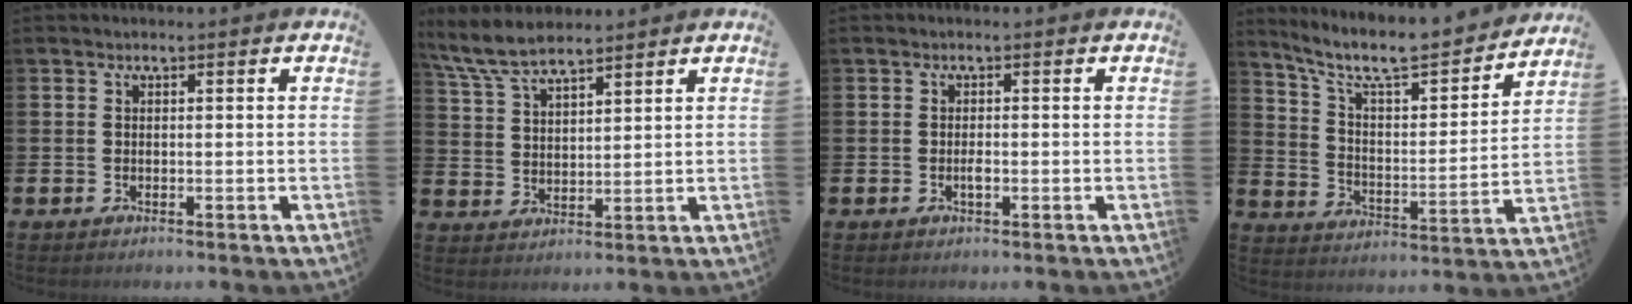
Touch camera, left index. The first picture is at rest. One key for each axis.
{"total": 7.3, "fx": 6.6, "fy": 1.5, "fz": 2.7, "tx": -0.077, "ty": -0.018, "tz": 0.123}
{"total": 1.0, "fx": -0.3, "fy": 0.3, "fz": 0.9, "tx": -0.015, "ty": -0.003, "tz": -0.006}
{"total": 8.8, "fx": 7.7, "fy": 1.9, "fz": 3.8, "tx": -0.103, "ty": -0.055, "tz": 0.127}